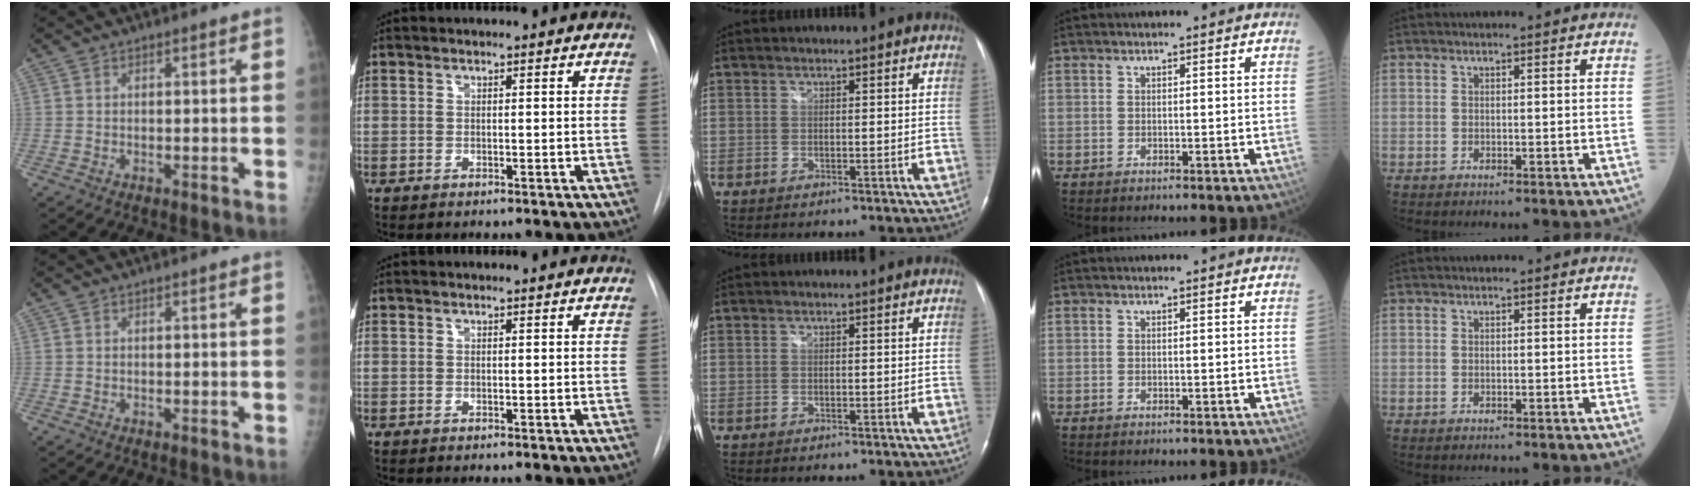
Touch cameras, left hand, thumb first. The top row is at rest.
{}